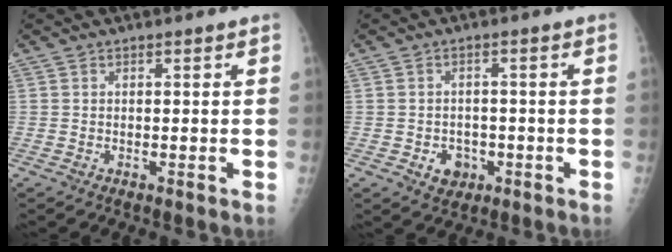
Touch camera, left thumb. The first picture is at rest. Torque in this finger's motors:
{"motor_torque": [0.45, 0.42, 0.45, 0.06, 0.01]}